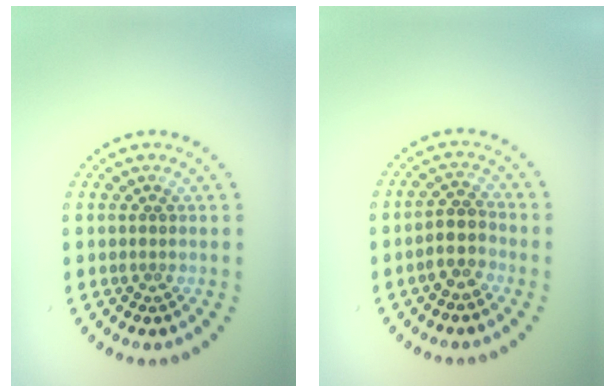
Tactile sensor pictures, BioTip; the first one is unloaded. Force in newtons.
{"total": 2.6, "press": 2.2, "slide": 1.3}